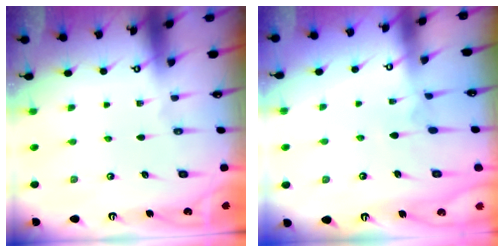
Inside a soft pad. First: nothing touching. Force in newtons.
{"total": 3.0, "press": 3.0, "slide": 0.4}